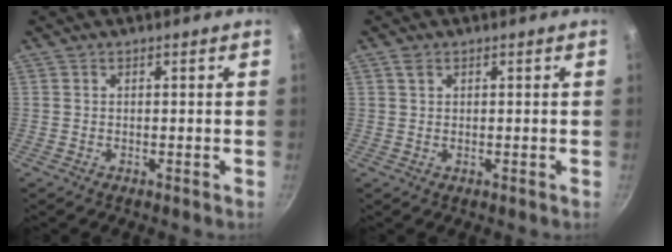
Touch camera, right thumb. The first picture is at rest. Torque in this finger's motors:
{"motor_torque": [0.12, -0.16, -0.01, 0.22, 0.01]}